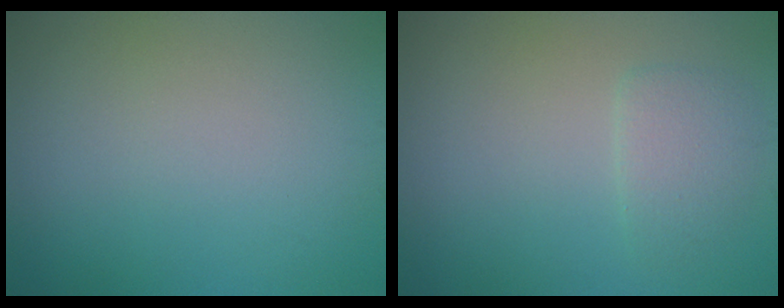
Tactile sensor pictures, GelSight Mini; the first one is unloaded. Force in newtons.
{"total": 1.7, "press": 1.6, "slide": 0.2}